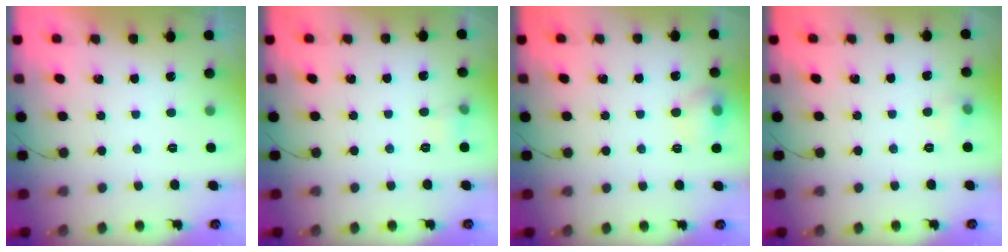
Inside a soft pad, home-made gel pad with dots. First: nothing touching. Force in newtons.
{"total": 4.5, "press": 4.3, "slide": 1.5}
{"total": 8.4, "press": 8.3, "slide": 1.1}
{"total": 8.2, "press": 4.1, "slide": 7.1}